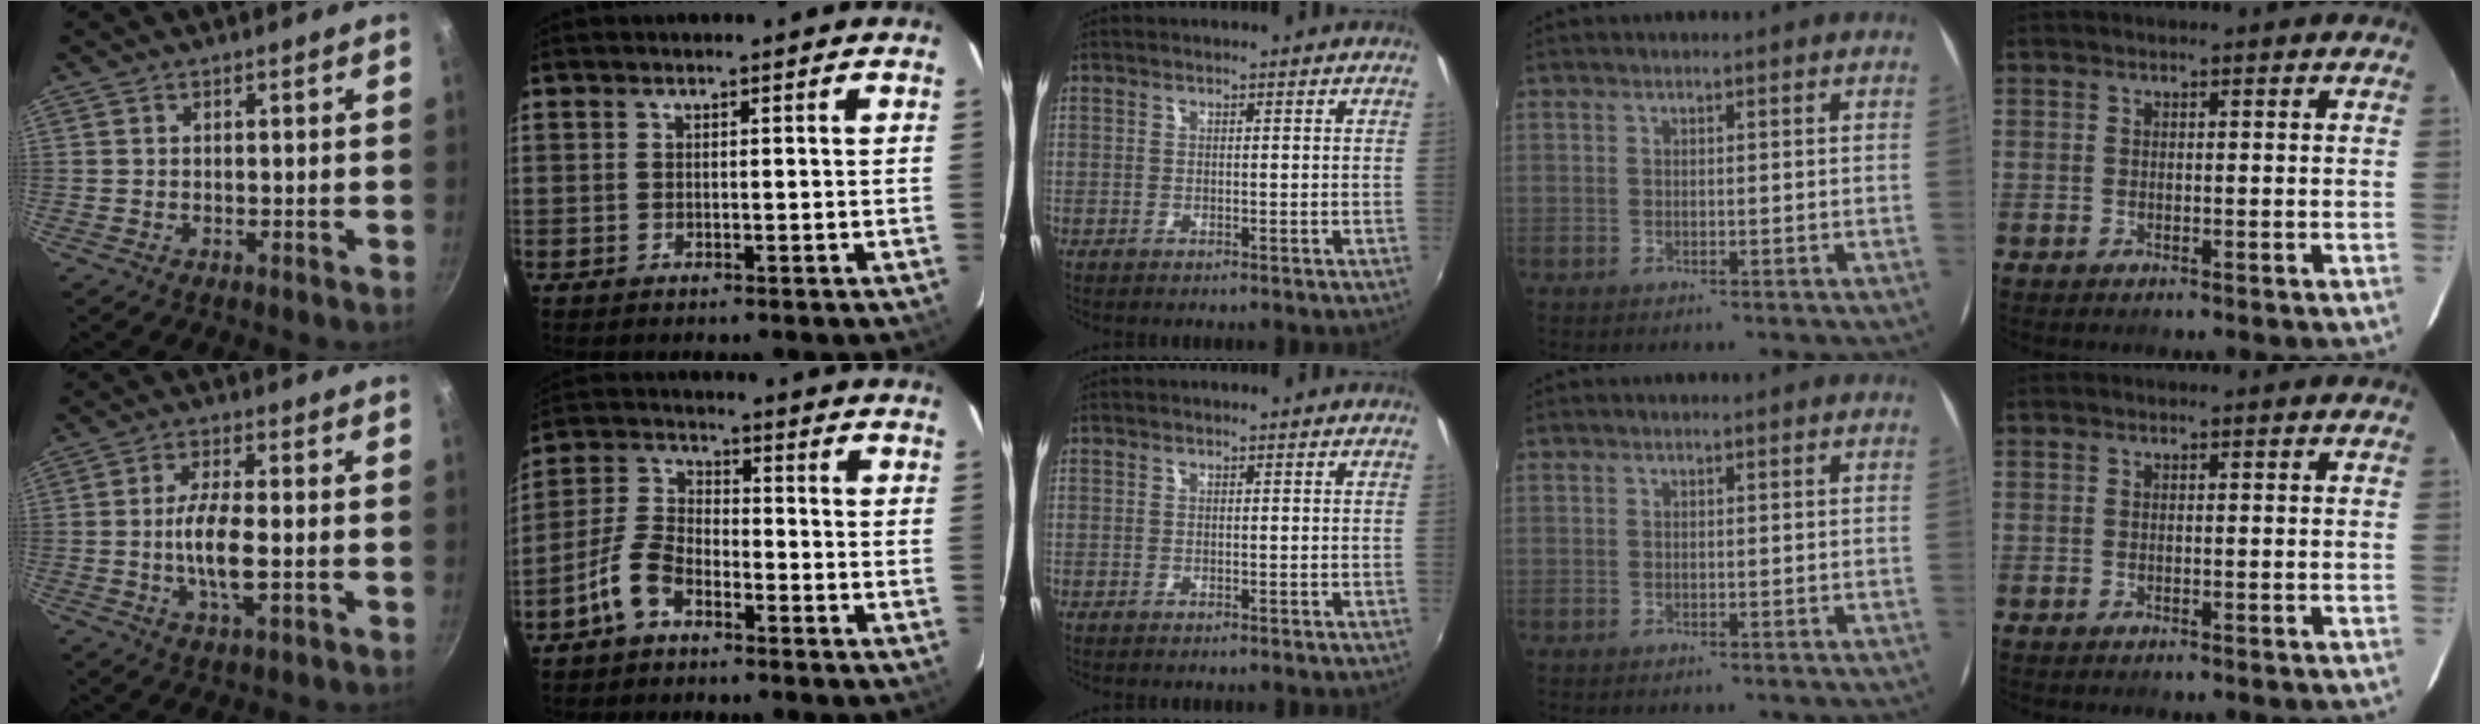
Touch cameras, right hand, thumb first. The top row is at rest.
{"thumb": {"total": 8.1, "force": [-1.2, 2.4, 7.6], "torque": [-0.155, 0.004, -0.028]}, "index": {"total": 7.6, "force": [-4.9, 3.7, 4.5], "torque": [-0.105, 0.017, -0.101]}}